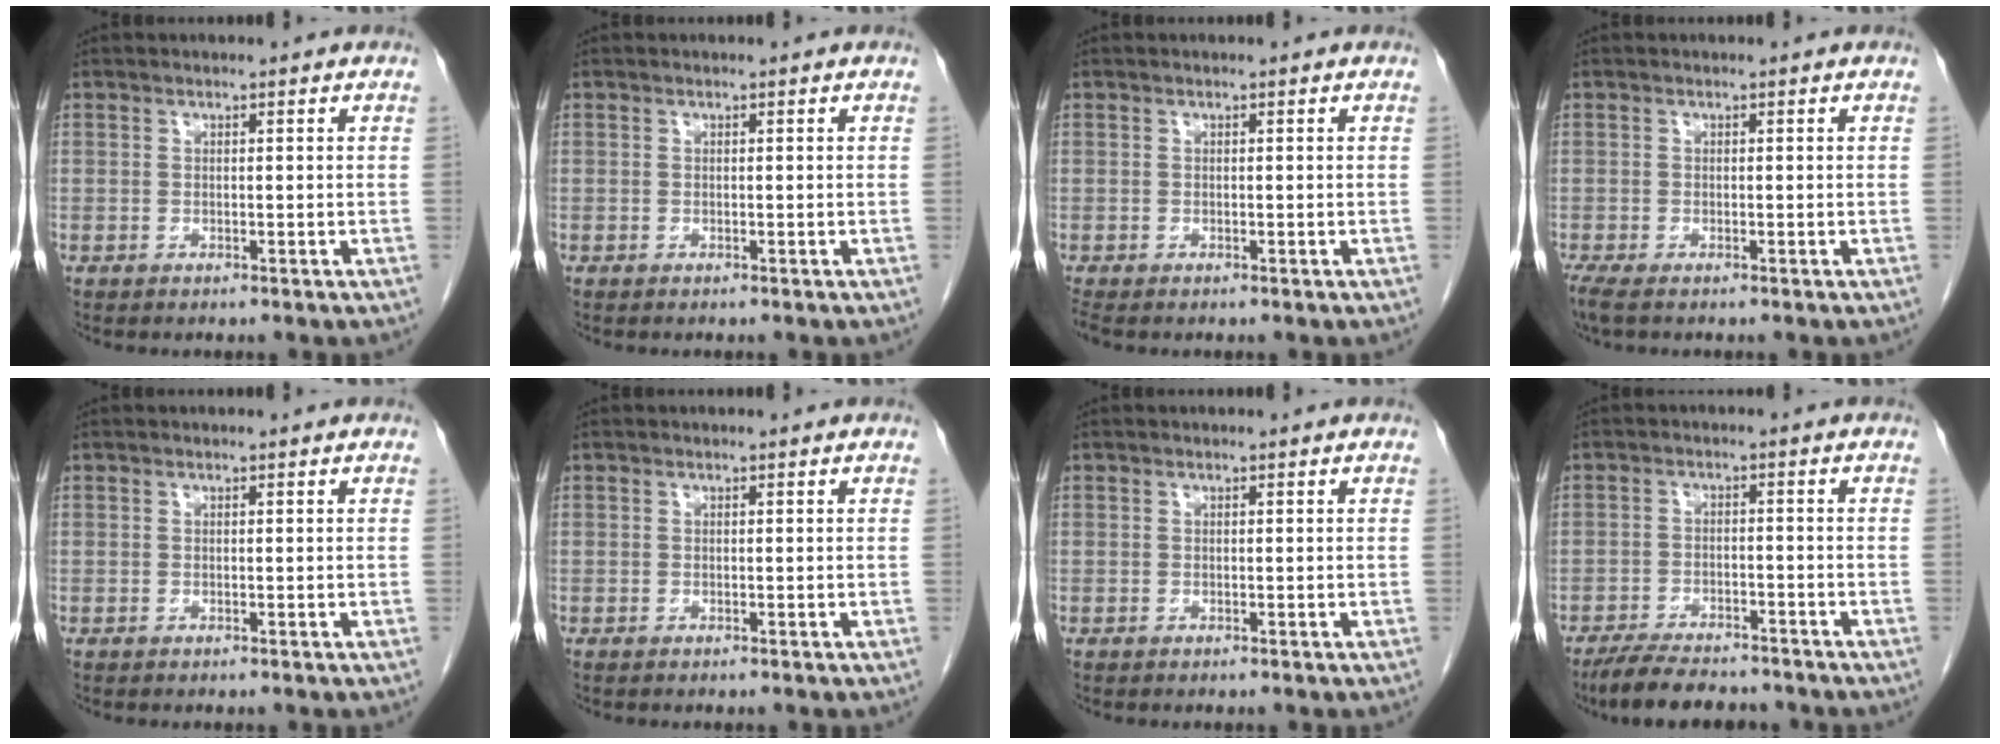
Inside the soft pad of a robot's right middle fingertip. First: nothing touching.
{"total": 0.0}
{"total": 1.3, "force": [-1.1, 0.4, 0.5], "torque": [-0.011, -0.005, -0.018]}
{"total": 2.9, "force": [-2.3, 0.6, 1.7], "torque": [-0.036, -0.012, -0.039]}
{"total": 0.0}
{"total": 0.0}
{"total": 0.0}
{"total": 9.4, "force": [-8.3, 2.4, 3.8], "torque": [-0.062, -0.011, -0.129]}